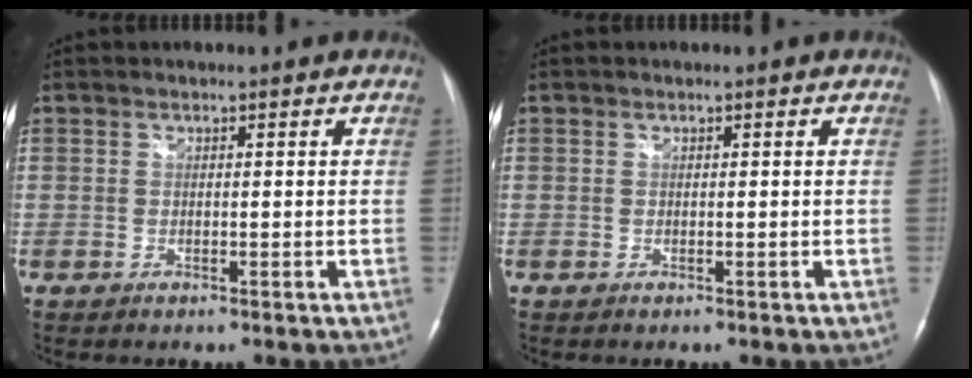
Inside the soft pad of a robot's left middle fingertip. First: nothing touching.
{"total": 0.0}